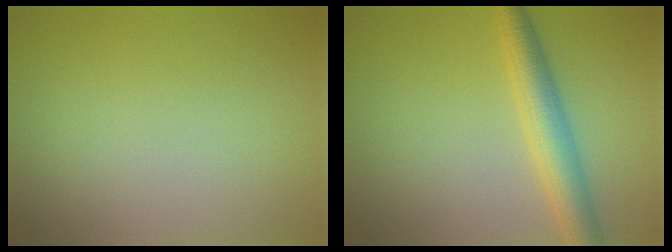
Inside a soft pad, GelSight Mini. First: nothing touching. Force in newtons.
{"total": 4.3, "press": 4.3, "slide": 0.0}